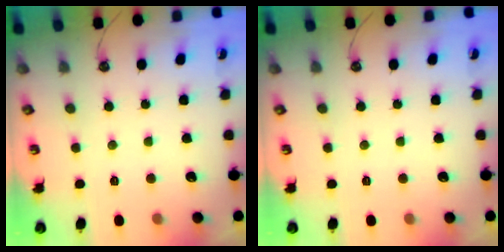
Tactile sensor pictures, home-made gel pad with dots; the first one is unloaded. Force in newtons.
{"total": 0.0}